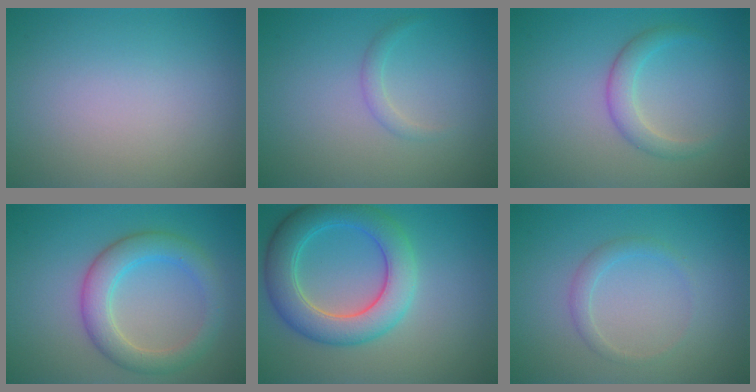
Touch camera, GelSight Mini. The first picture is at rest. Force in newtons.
{"total": 1.0, "press": 1.0, "slide": 0.1}
{"total": 2.3, "press": 2.3, "slide": 0.1}
{"total": 4.4, "press": 4.4, "slide": 0.1}
{"total": 6.3, "press": 6.3, "slide": 0.5}
{"total": 1.4, "press": 1.4, "slide": 0.1}